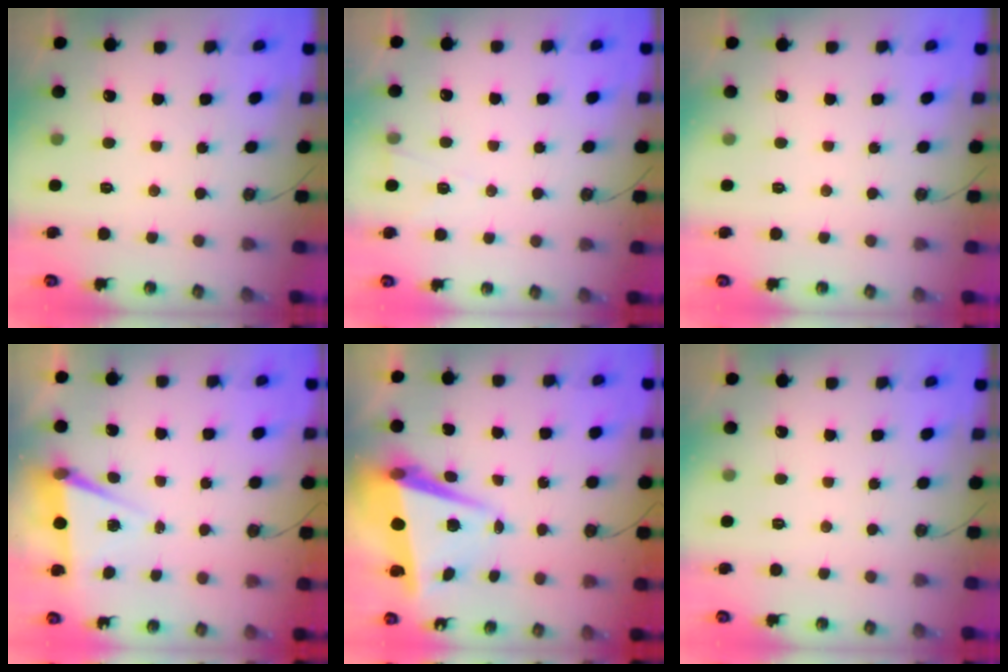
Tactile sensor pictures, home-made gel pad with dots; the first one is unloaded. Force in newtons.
{"total": 4.9, "press": 2.4, "slide": 4.3}
{"total": 0.0}
{"total": 6.3, "press": 4.4, "slide": 4.5}
{"total": 8.1, "press": 7.9, "slide": 1.8}
{"total": 0.0}